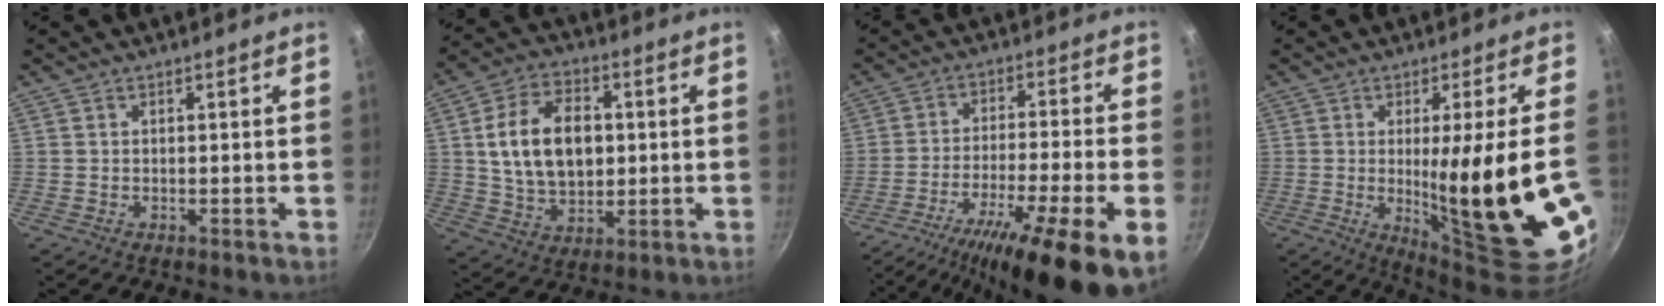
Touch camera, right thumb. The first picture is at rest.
{"total": 15.2, "force": [1.8, 10.1, 11.3], "torque": [-0.172, 0.004, 0.032]}
{"total": 20.0, "force": [-10.7, 3.3, 16.6], "torque": [-0.264, 0.039, -0.178]}
{"total": 22.5, "force": [-3.1, 2.7, 22.1], "torque": [-0.299, -0.031, -0.025]}